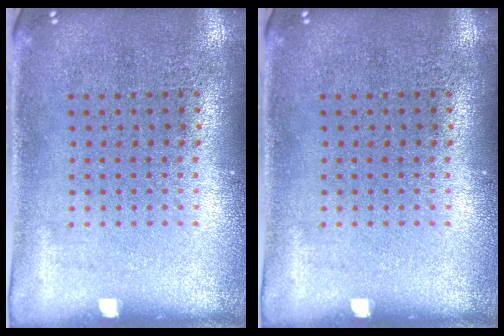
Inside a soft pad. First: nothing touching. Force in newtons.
{"total": 0.0}